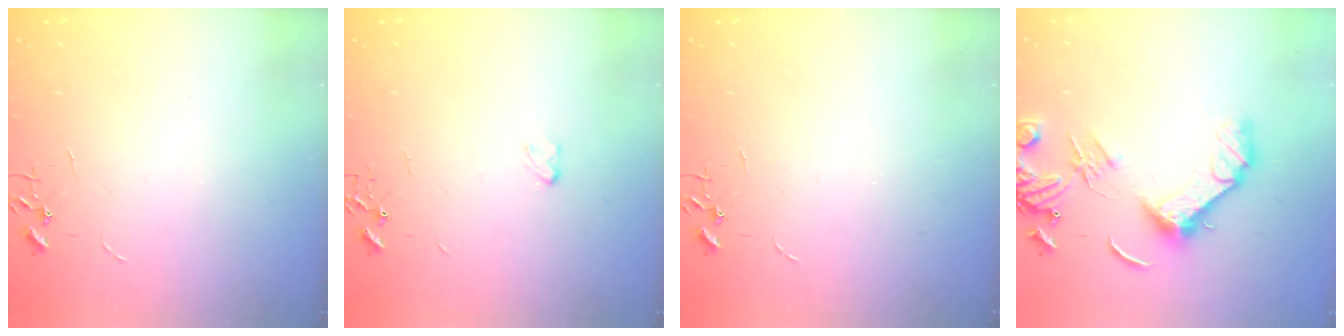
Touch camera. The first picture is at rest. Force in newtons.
{"total": 3.5, "press": 3.4, "slide": 0.5}
{"total": 0.0}
{"total": 15.8, "press": 15.7, "slide": 2.2}